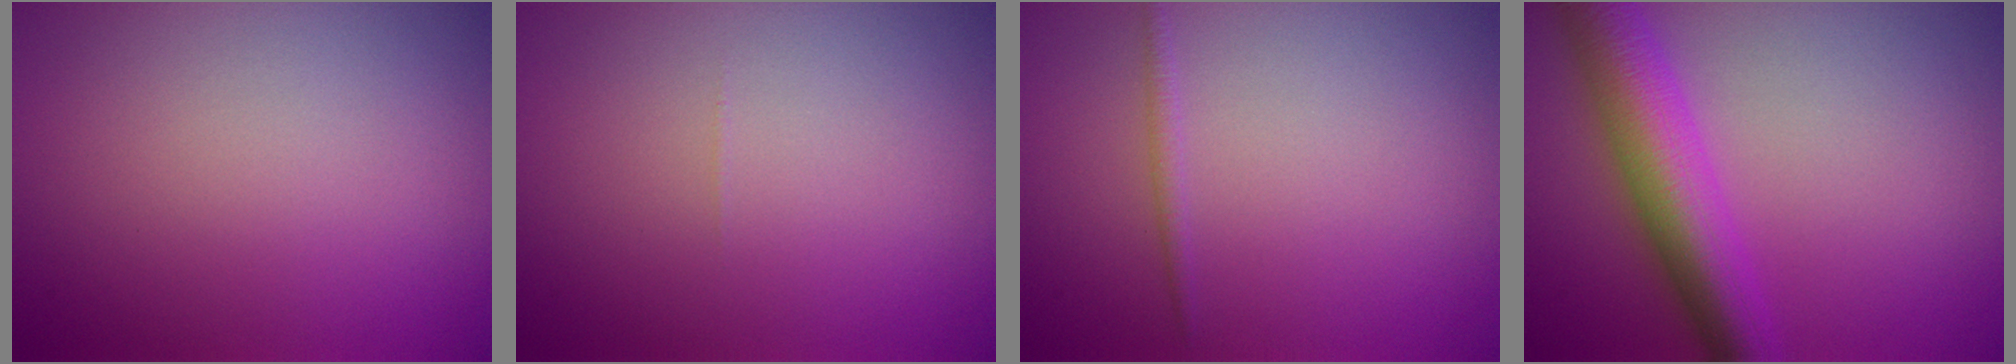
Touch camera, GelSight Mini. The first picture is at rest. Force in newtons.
{"total": 0.0}
{"total": 0.8, "press": 0.8, "slide": 0.1}
{"total": 7.4, "press": 7.4, "slide": 0.2}